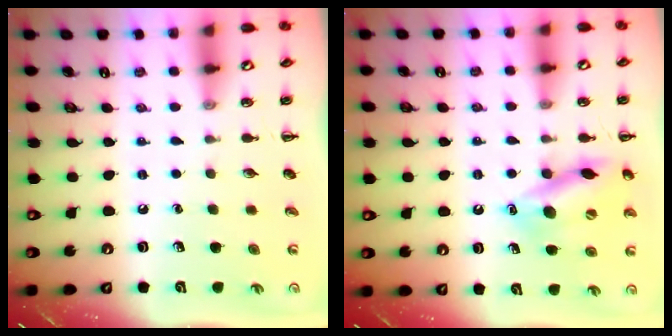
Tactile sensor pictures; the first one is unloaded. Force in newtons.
{"total": 14.8, "press": 14.6, "slide": 2.5}